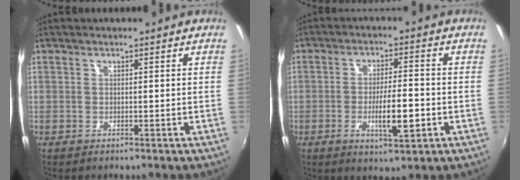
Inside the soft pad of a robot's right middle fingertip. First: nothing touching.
{"total": 7.7, "force": [-2.4, 1.7, 7.1], "torque": [-0.132, -0.009, -0.033]}